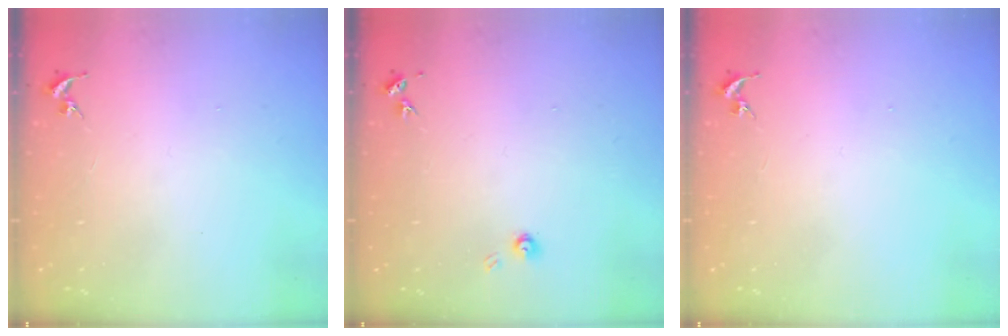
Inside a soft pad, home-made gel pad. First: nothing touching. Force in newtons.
{"total": 3.2, "press": 3.2, "slide": 0.3}
{"total": 0.0}